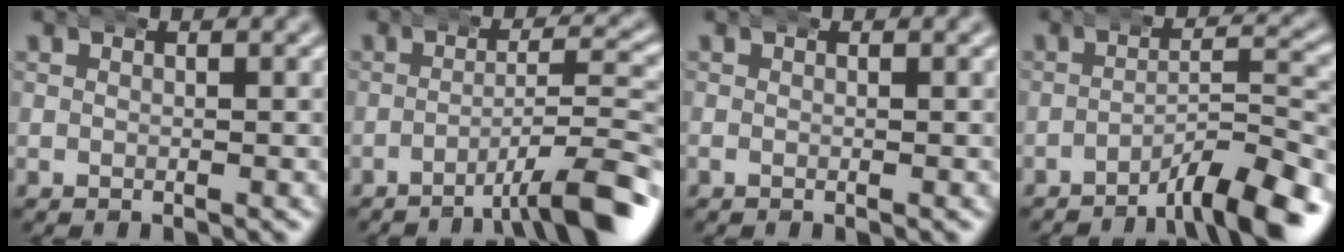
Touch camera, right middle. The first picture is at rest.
{"total": 5.9, "force": [-3.8, 0.4, 4.5], "torque": [-0.058, 0.001, -0.060]}
{"total": 0.6, "force": [-0.4, 0.3, 0.2], "torque": [-0.006, -0.001, -0.007]}
{"total": 6.7, "force": [-5.3, 1.1, 4.0], "torque": [-0.047, -0.002, -0.081]}